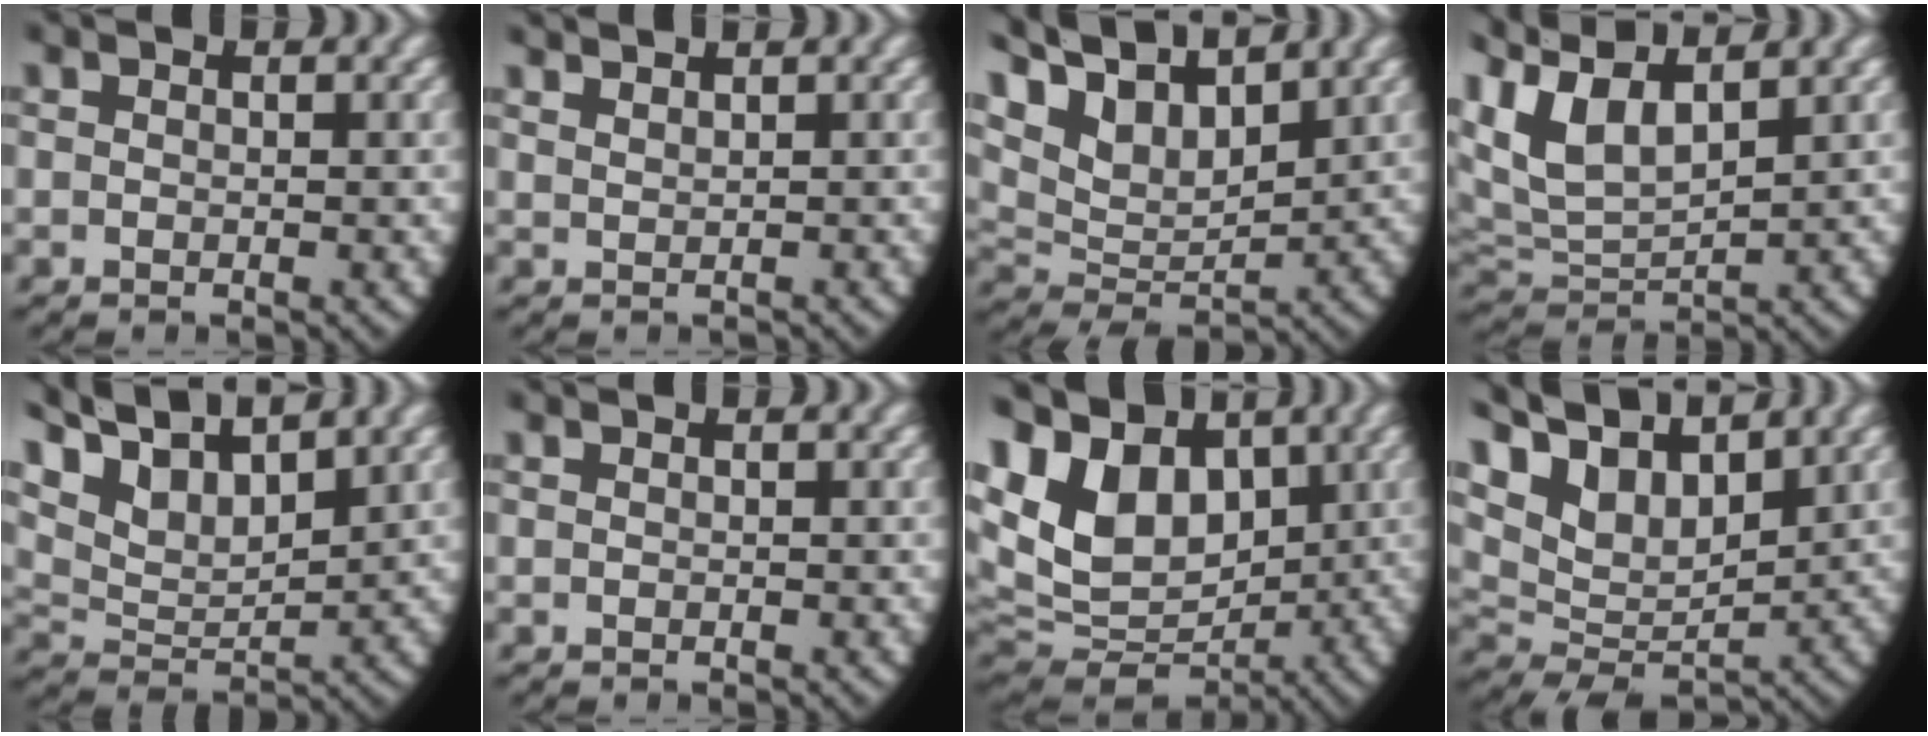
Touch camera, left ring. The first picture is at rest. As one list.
[{"total": 0.9, "force": [0.9, -0.3, 0.0], "torque": [0.001, -0.003, 0.027]}, {"total": 11.1, "force": [4.4, 7.8, 6.6], "torque": [-0.141, -0.007, 0.069]}, {"total": 10.5, "force": [3.3, 7.8, 6.1], "torque": [-0.174, -0.019, 0.059]}, {"total": 10.0, "force": [4.9, 6.4, 5.8], "torque": [-0.131, -0.004, 0.078]}, {"total": 0.0}, {"total": 15.1, "force": [1.6, 12.1, 8.9], "torque": [-0.190, -0.036, 0.032]}, {"total": 12.0, "force": [3.8, 8.9, 7.1], "torque": [-0.153, -0.015, 0.061]}]